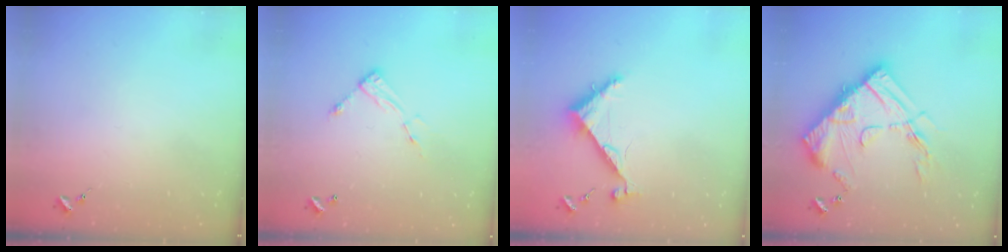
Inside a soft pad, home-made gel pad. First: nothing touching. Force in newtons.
{"total": 7.5, "press": 7.5, "slide": 0.3}
{"total": 6.9, "press": 6.9, "slide": 0.6}
{"total": 21.5, "press": 21.4, "slide": 1.6}